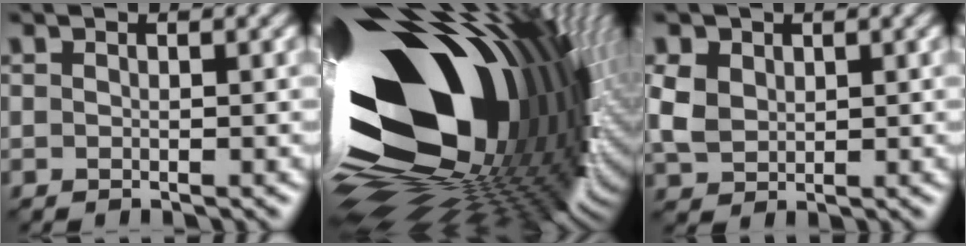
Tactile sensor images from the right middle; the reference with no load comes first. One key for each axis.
{"total": 22.1, "fx": 1.8, "fy": 12.0, "fz": 18.5, "tx": -0.312, "ty": -0.041, "tz": 0.012}
{"total": 3.4, "fx": 0.9, "fy": 2.7, "fz": 1.9, "tx": -0.056, "ty": 0.002, "tz": 0.015}